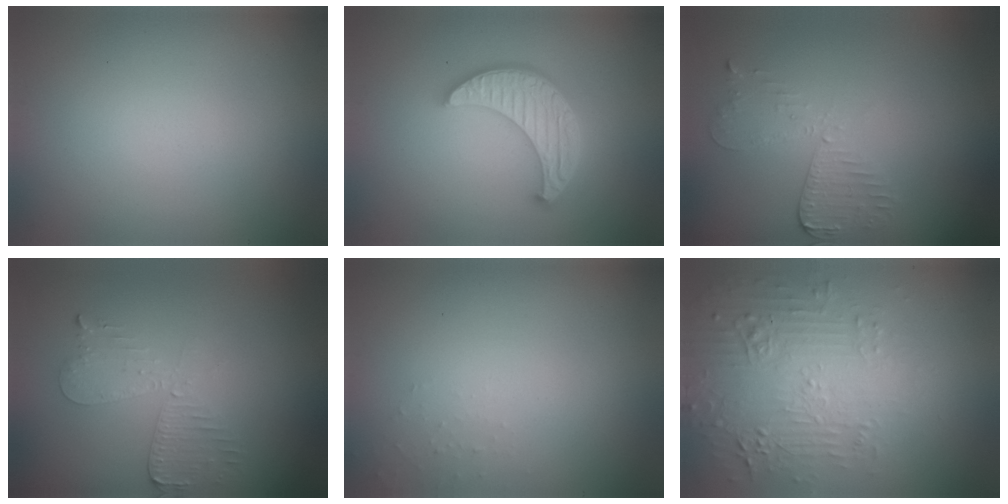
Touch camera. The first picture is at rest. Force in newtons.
{"total": 5.2, "press": 4.1, "slide": 3.3}
{"total": 2.6, "press": 2.3, "slide": 1.3}
{"total": 2.7, "press": 2.4, "slide": 1.1}
{"total": 0.7, "press": 0.7, "slide": 0.1}
{"total": 5.5, "press": 3.6, "slide": 4.1}